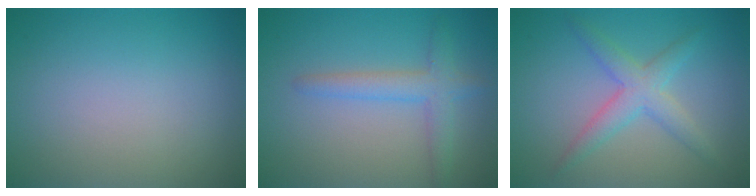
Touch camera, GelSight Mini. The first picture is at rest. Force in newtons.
{"total": 2.8, "press": 2.8, "slide": 0.2}
{"total": 2.3, "press": 2.3, "slide": 0.1}